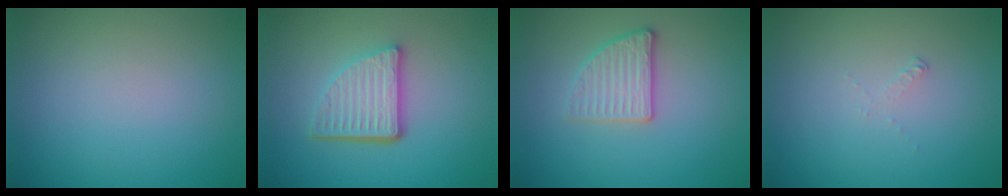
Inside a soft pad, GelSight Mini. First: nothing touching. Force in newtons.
{"total": 4.8, "press": 3.4, "slide": 3.3}
{"total": 2.6, "press": 2.4, "slide": 1.0}
{"total": 0.6, "press": 0.2, "slide": 0.6}